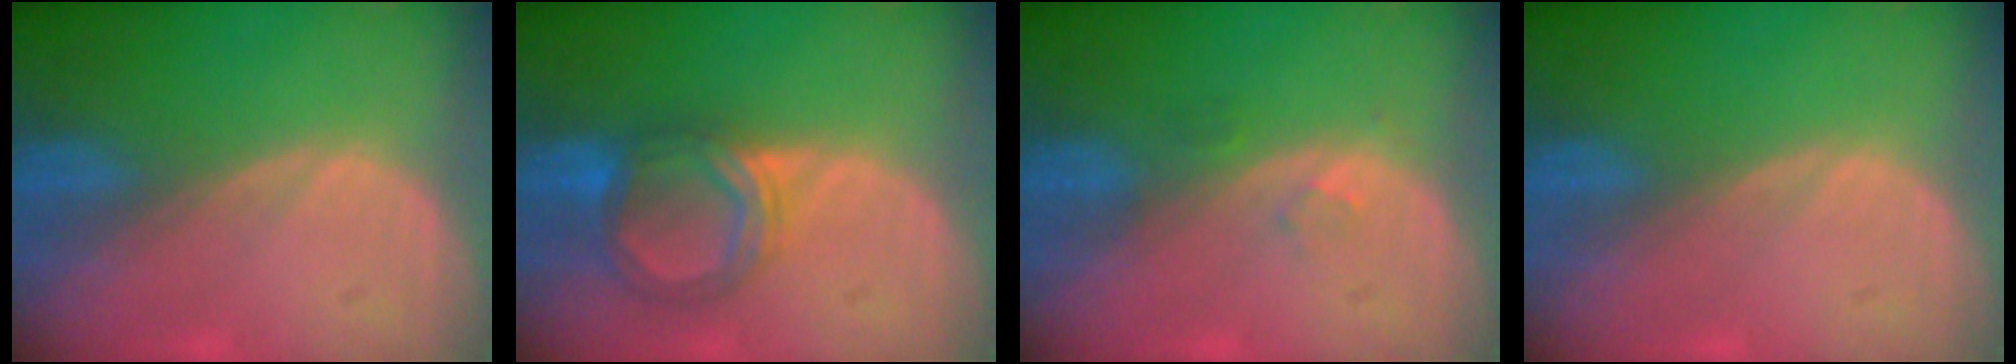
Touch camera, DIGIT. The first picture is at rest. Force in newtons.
{"total": 5.6, "press": 5.6, "slide": 0.3}
{"total": 1.4, "press": 1.4, "slide": 0.1}
{"total": 0.0}